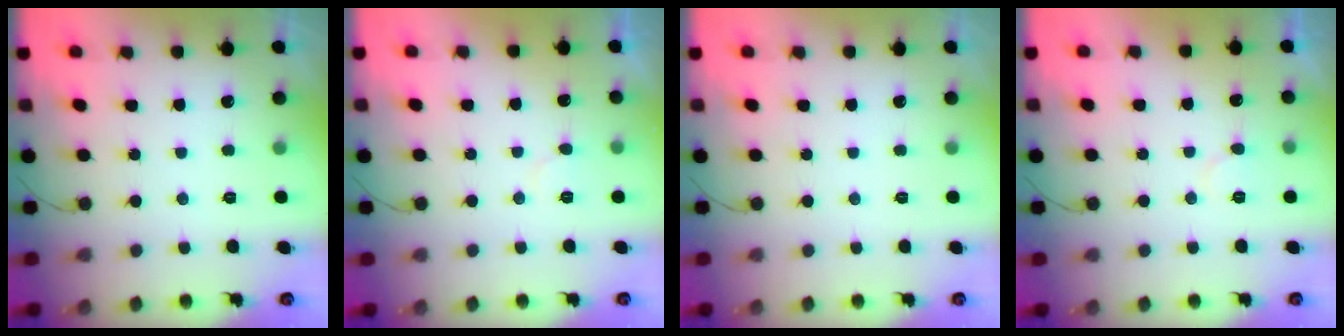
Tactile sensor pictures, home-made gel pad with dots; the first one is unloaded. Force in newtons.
{"total": 3.4, "press": 3.4, "slide": 0.4}
{"total": 0.0}
{"total": 4.9, "press": 4.9, "slide": 0.5}